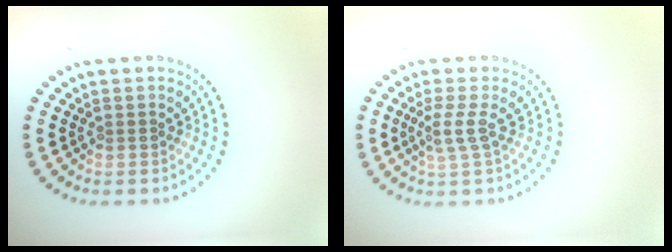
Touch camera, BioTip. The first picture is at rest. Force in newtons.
{"total": 2.1, "press": 1.5, "slide": 1.4}